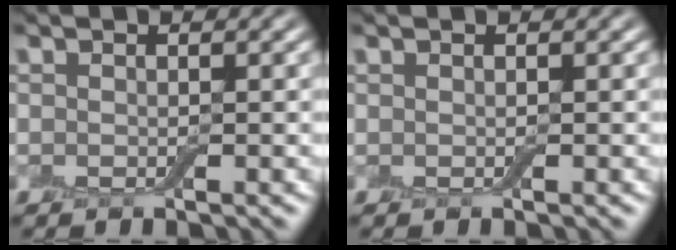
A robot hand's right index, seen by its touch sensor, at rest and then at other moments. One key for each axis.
{"total": 0.0}